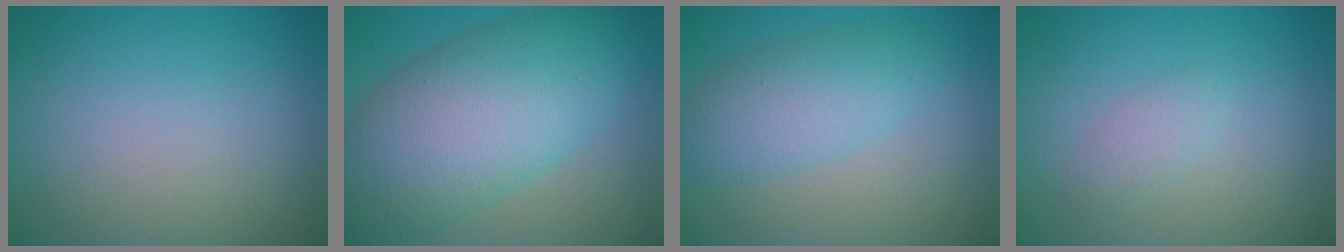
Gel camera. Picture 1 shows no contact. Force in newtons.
{"total": 11.1, "press": 11.0, "slide": 0.3}
{"total": 4.1, "press": 4.1, "slide": 0.3}
{"total": 1.3, "press": 1.3, "slide": 0.1}